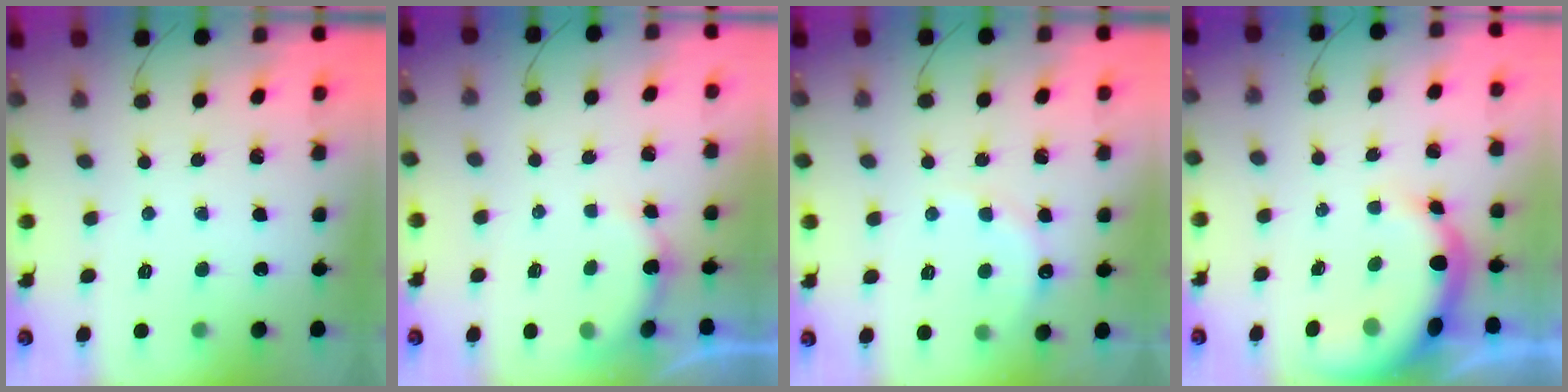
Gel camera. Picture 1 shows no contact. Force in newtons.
{"total": 5.6, "press": 5.5, "slide": 1.1}
{"total": 7.3, "press": 7.1, "slide": 1.5}
{"total": 7.7, "press": 7.6, "slide": 1.7}